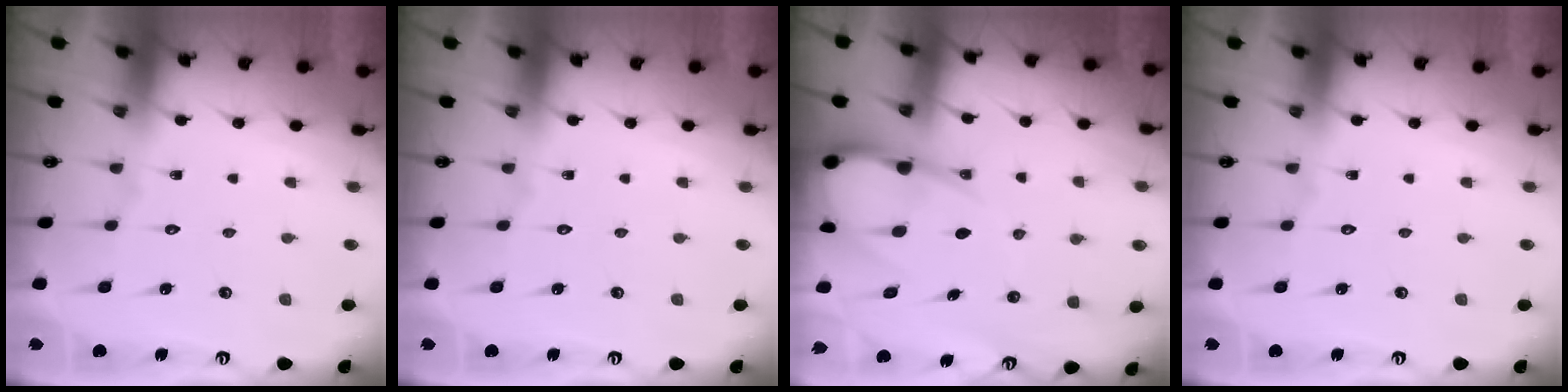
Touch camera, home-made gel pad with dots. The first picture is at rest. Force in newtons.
{"total": 0.0}
{"total": 9.7, "press": 9.7, "slide": 1.1}
{"total": 0.0}